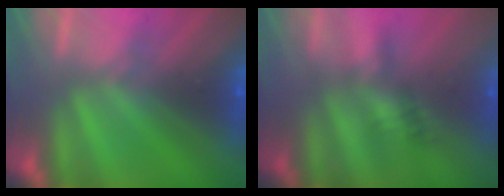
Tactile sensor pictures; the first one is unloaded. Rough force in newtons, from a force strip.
{"total": 2.4}